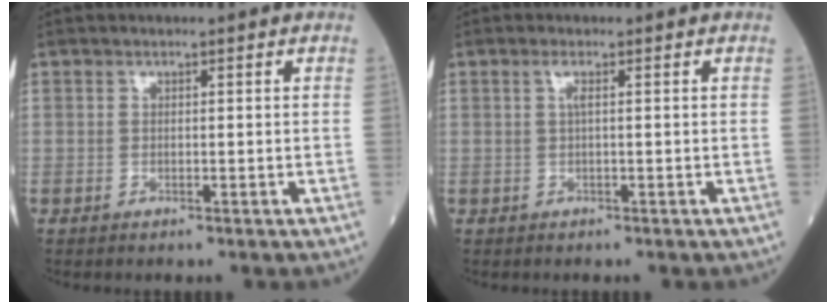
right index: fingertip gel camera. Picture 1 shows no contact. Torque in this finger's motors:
{"motor_torque": [0.33, 0.12, 0.00, 0.03]}